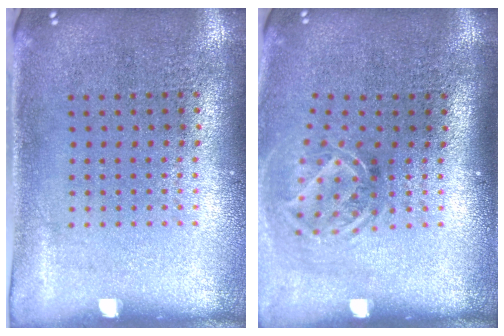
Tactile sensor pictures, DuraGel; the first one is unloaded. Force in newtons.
{"total": 1.9, "press": 1.3, "slide": 1.4}